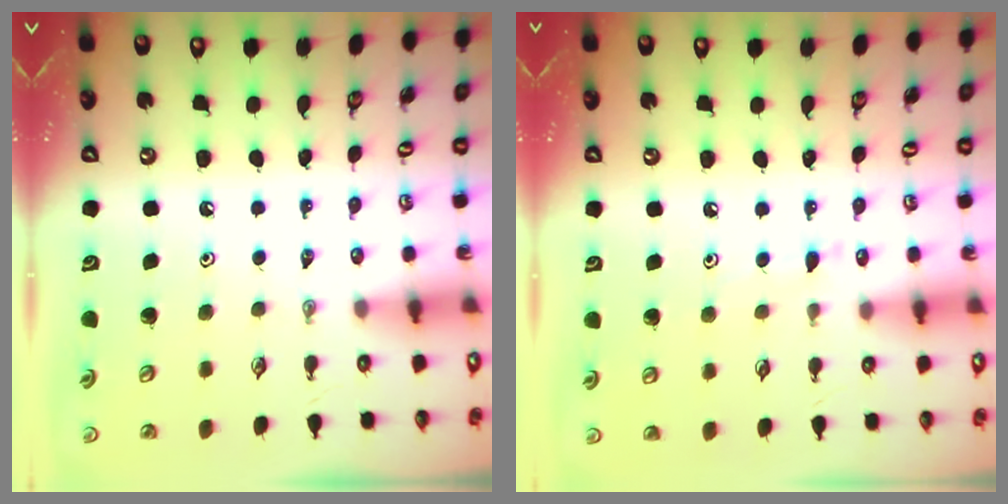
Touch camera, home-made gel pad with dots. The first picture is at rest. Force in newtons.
{"total": 4.9, "press": 4.8, "slide": 0.6}